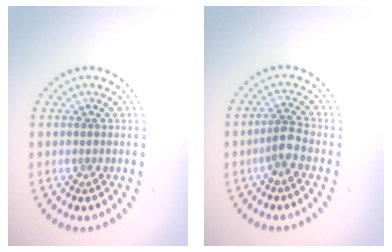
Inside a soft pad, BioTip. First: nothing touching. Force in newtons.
{"total": 2.0, "press": 1.7, "slide": 1.1}